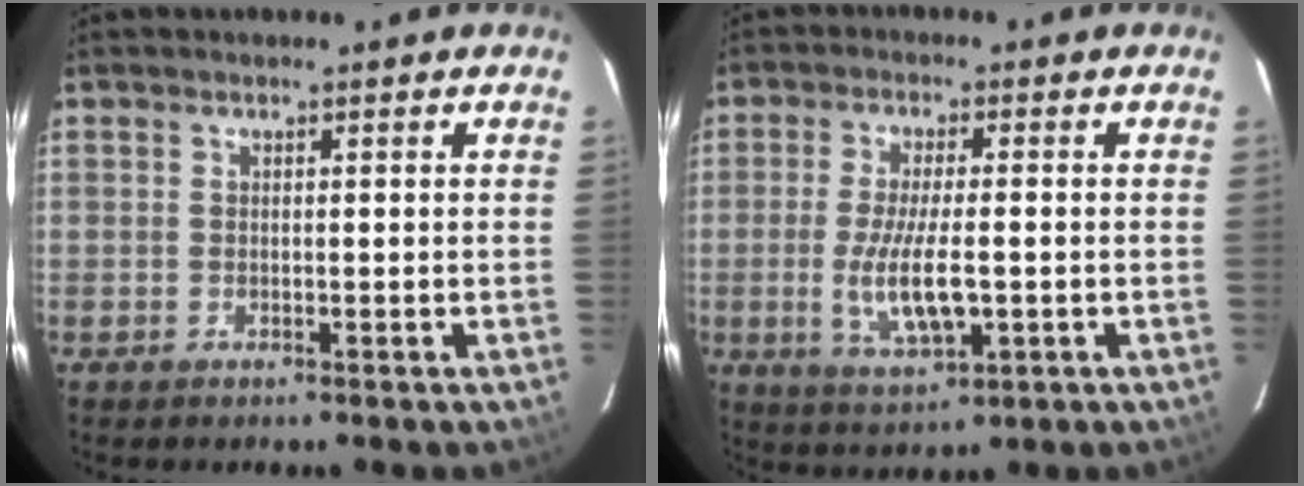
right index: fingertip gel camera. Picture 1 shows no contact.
{"total": 9.5, "force": [-1.9, 2.8, 8.9], "torque": [-0.176, -0.016, -0.029]}